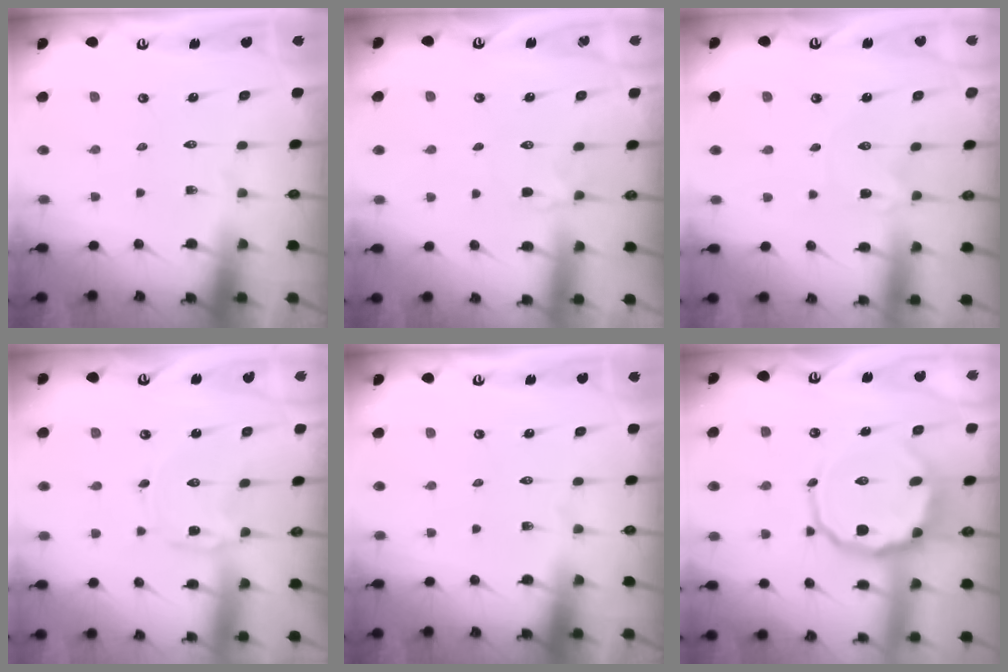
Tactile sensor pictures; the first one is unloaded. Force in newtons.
{"total": 2.3, "press": 2.0, "slide": 1.2}
{"total": 0.0}
{"total": 0.8, "press": 0.8, "slide": 0.2}
{"total": 0.0}
{"total": 11.3, "press": 10.9, "slide": 2.9}